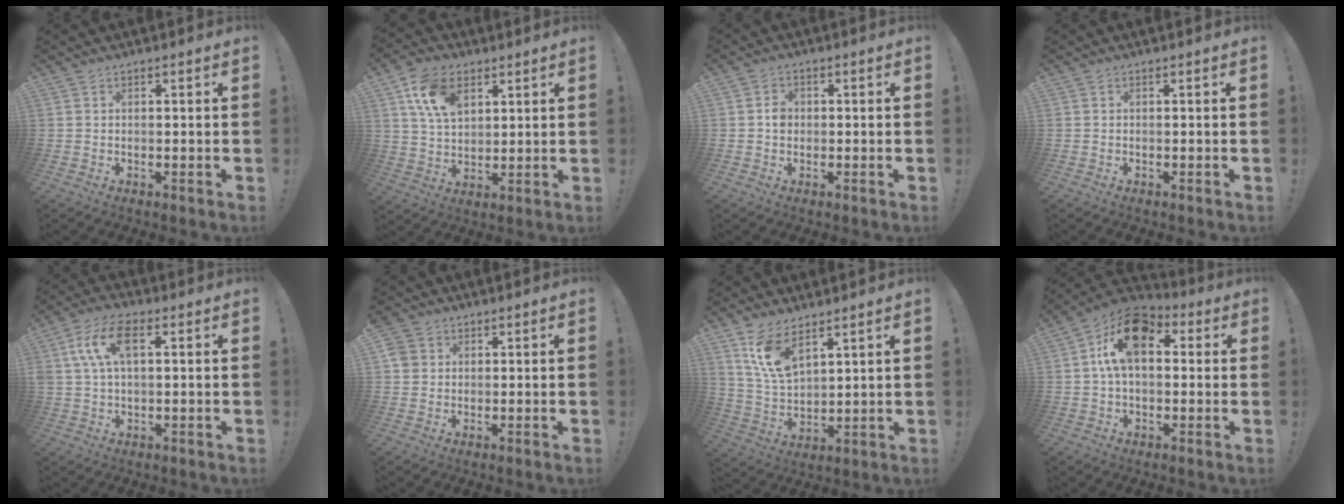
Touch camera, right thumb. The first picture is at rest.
{"total": 12.6, "force": [6.1, 8.3, 7.3], "torque": [-0.119, -0.013, 0.117]}
{"total": 3.1, "force": [-0.4, 2.5, 1.7], "torque": [-0.017, 0.003, -0.009]}
{"total": 0.0}
{"total": 10.5, "force": [3.1, 5.6, 8.4], "torque": [-0.173, 0.008, 0.057]}
{"total": 3.5, "force": [1.5, 3.0, 1.1], "torque": [-0.020, 0.003, 0.031]}
{"total": 10.7, "force": [7.2, 4.7, 6.4], "torque": [-0.128, -0.030, 0.140]}
{"total": 15.3, "force": [4.5, 9.4, 11.2], "torque": [-0.181, 0.001, 0.082]}